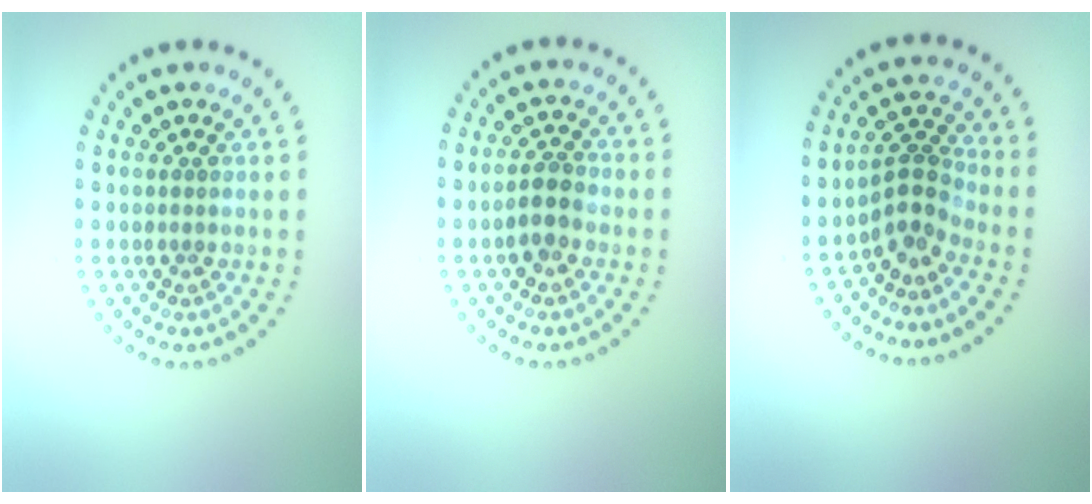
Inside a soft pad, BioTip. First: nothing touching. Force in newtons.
{"total": 2.6, "press": 2.5, "slide": 0.7}
{"total": 2.9, "press": 2.2, "slide": 1.9}